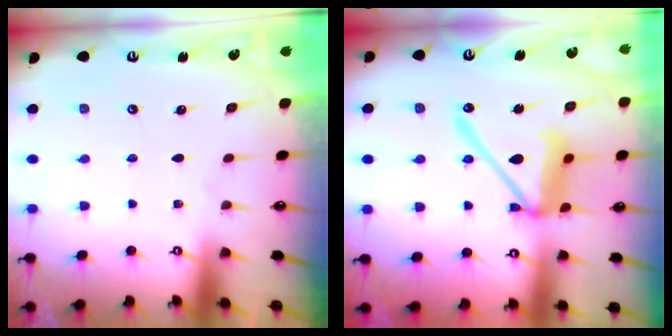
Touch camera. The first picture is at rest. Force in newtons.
{"total": 14.6, "press": 14.5, "slide": 1.8}